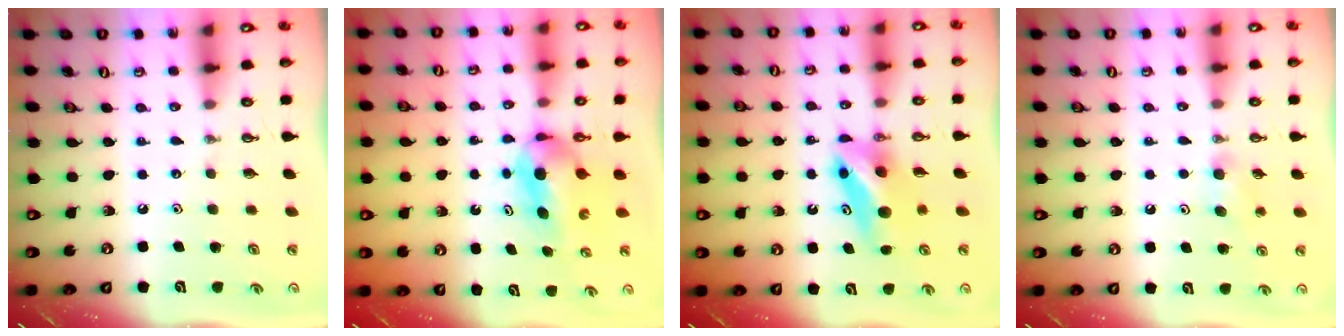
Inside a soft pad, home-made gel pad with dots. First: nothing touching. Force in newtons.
{"total": 6.6, "press": 6.2, "slide": 2.2}
{"total": 7.2, "press": 6.8, "slide": 2.2}
{"total": 5.7, "press": 5.2, "slide": 2.3}